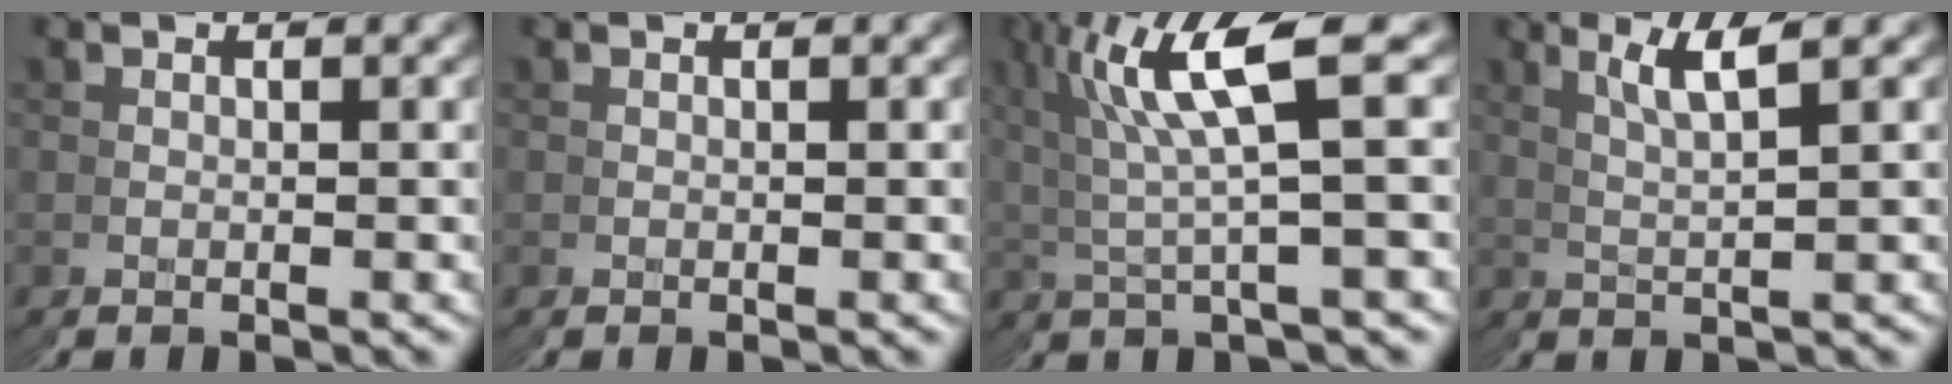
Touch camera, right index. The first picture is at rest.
{"total": 0.0}
{"total": 6.1, "force": [2.2, 2.3, 5.2], "torque": [-0.102, 0.006, 0.038]}
{"total": 2.0, "force": [1.7, -0.4, 0.9], "torque": [-0.027, 0.005, 0.028]}